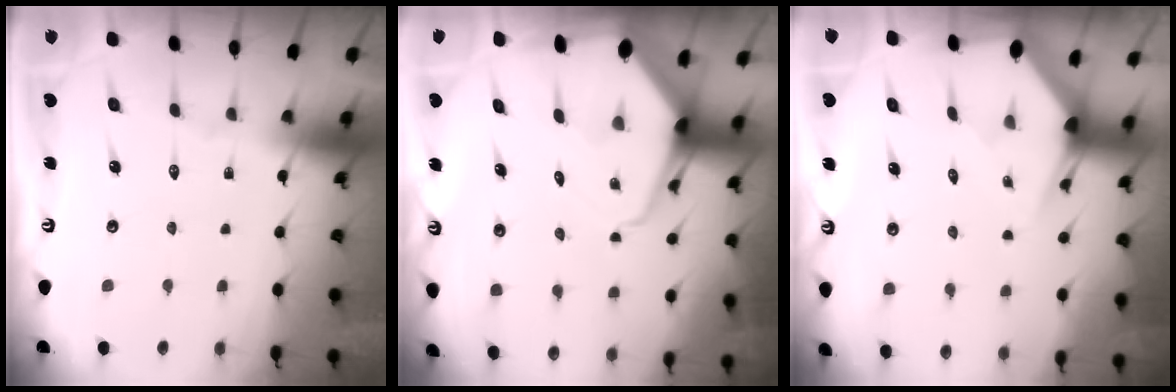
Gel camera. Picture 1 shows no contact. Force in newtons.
{"total": 7.9, "press": 7.9, "slide": 1.0}
{"total": 4.3, "press": 4.3, "slide": 0.2}